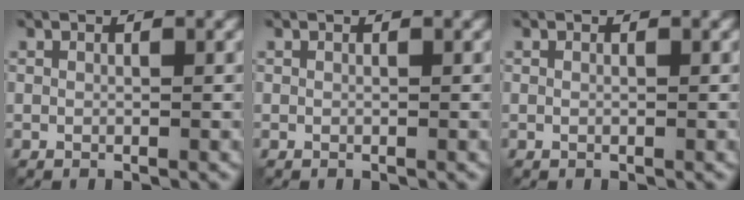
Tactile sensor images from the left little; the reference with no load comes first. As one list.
[{"total": 0.0}, {"total": 0.0}]